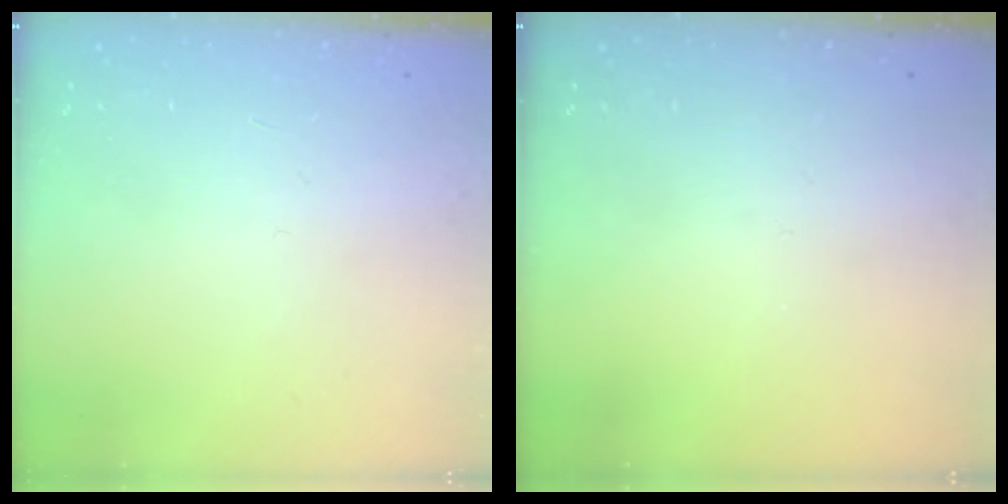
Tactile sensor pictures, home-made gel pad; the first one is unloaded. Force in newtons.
{"total": 0.0}